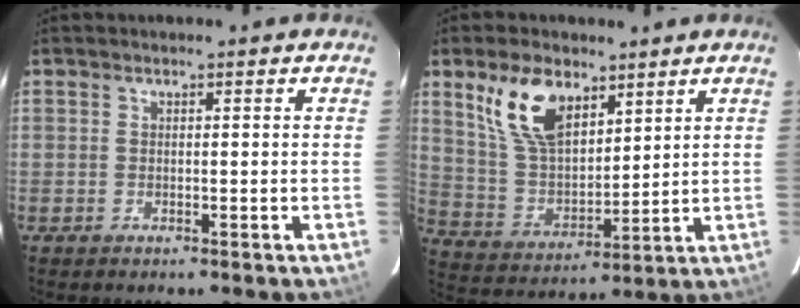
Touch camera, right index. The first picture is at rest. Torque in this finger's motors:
{"motor_torque": [0.51, 0.35, 0.56, 0.13]}